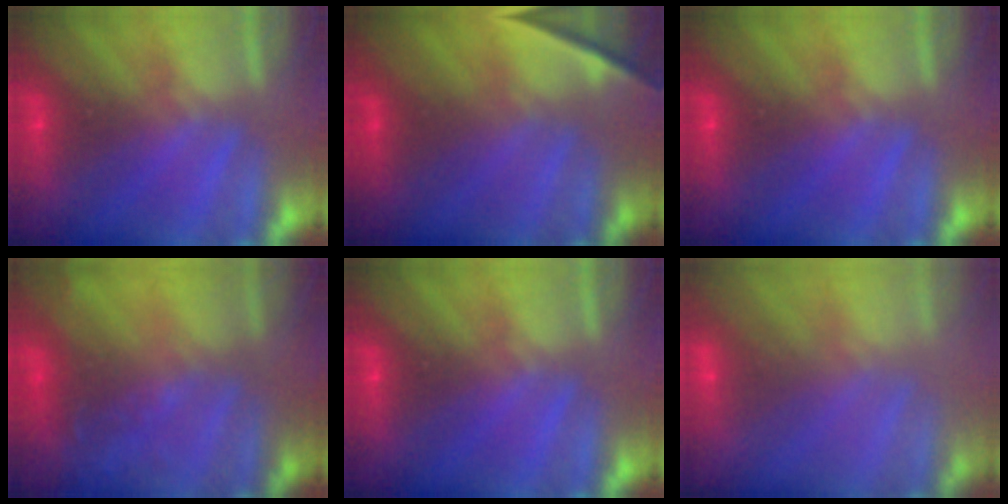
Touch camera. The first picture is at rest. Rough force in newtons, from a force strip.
{"total": 2.2}
{"total": 0.0}
{"total": 2.1}
{"total": 0.0}
{"total": 2.4}